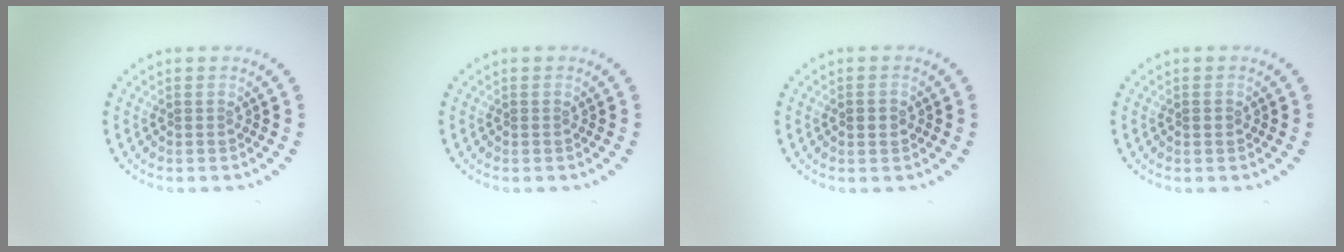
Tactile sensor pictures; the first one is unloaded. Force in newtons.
{"total": 0.0}
{"total": 1.7, "press": 1.7, "slide": 0.1}
{"total": 0.6, "press": 0.6, "slide": 0.1}